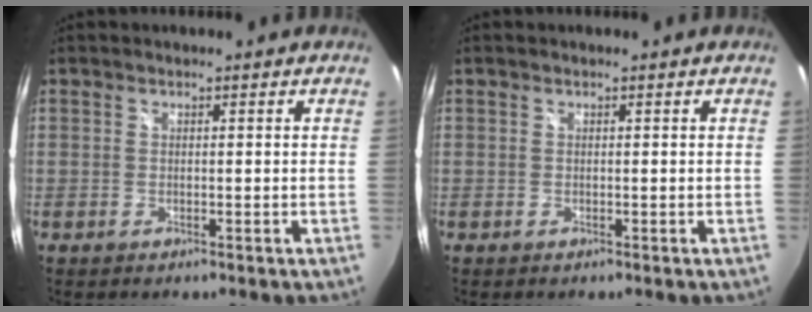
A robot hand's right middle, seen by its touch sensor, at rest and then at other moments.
{"total": 0.0}